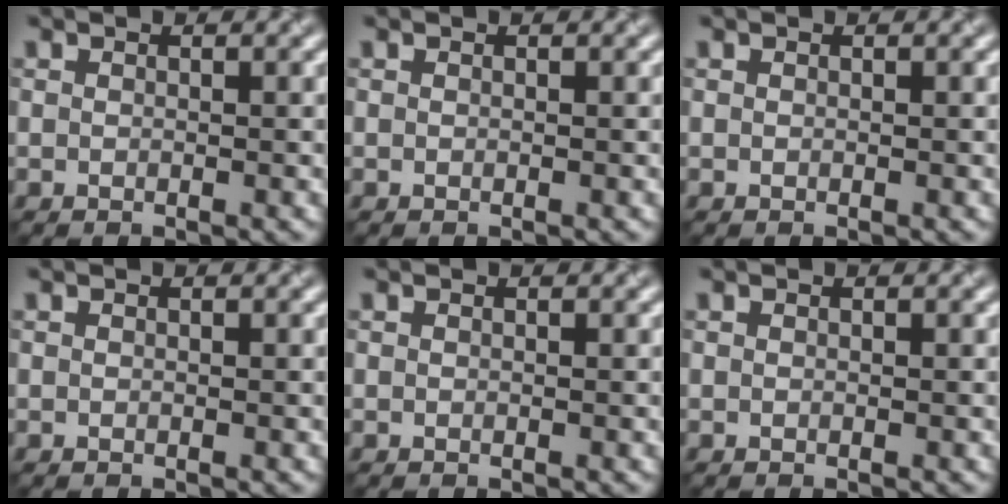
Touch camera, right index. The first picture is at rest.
{"total": 0.0}
{"total": 0.0}
{"total": 0.0}
{"total": 0.0}
{"total": 0.0}